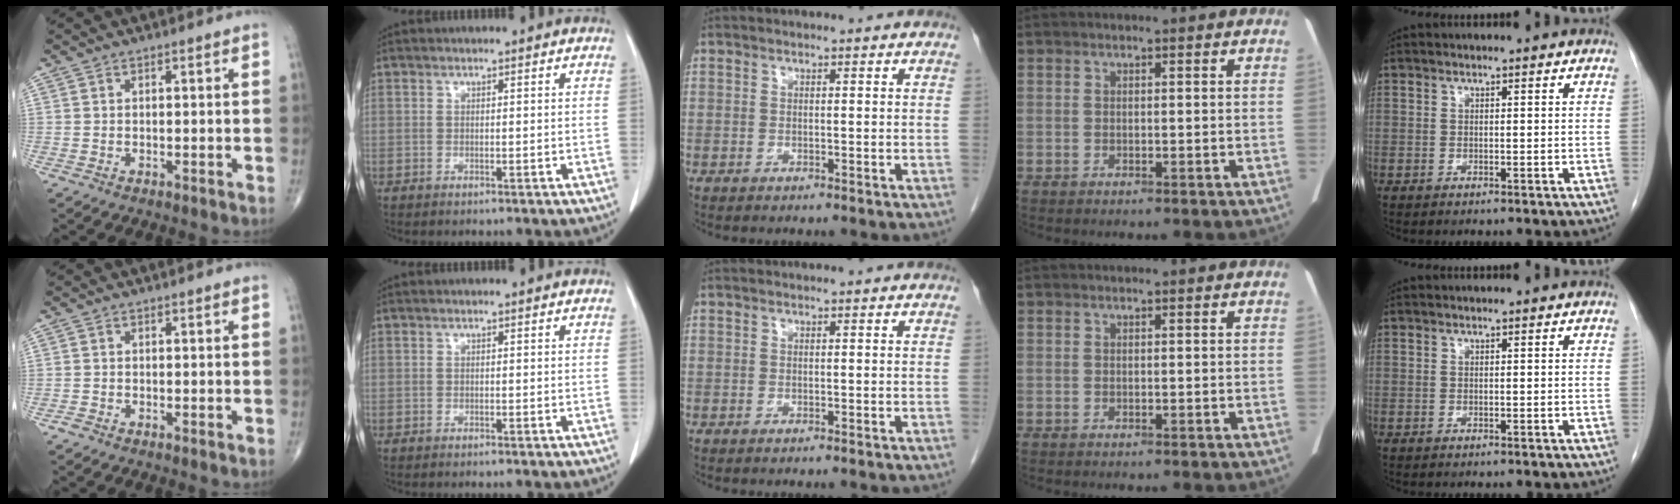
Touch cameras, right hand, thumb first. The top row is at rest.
{"thumb": {"total": 0.9, "force": [-0.7, 0.3, 0.5], "torque": [-0.012, -0.002, -0.017]}}